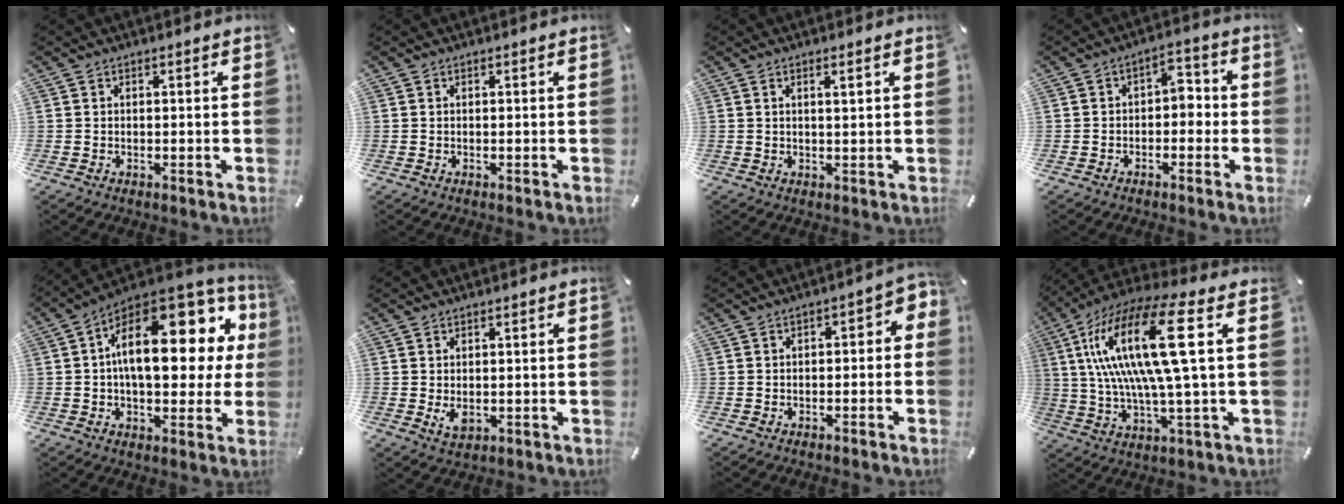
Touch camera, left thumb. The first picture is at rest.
{"total": 0.0}
{"total": 2.0, "force": [0.7, 0.1, 1.8], "torque": [-0.037, -0.001, 0.011]}
{"total": 4.0, "force": [-1.8, 2.8, 2.3], "torque": [-0.037, 0.014, -0.039]}
{"total": 23.0, "force": [5.6, 12.4, 18.6], "torque": [-0.268, -0.045, 0.094]}
{"total": 3.0, "force": [-0.6, 2.0, 2.2], "torque": [-0.046, -0.006, -0.014]}
{"total": 3.4, "force": [-1.6, 1.9, 2.3], "torque": [-0.036, 0.011, -0.034]}
{"total": 21.0, "force": [4.4, 4.6, 20.1], "torque": [-0.430, -0.015, 0.051]}